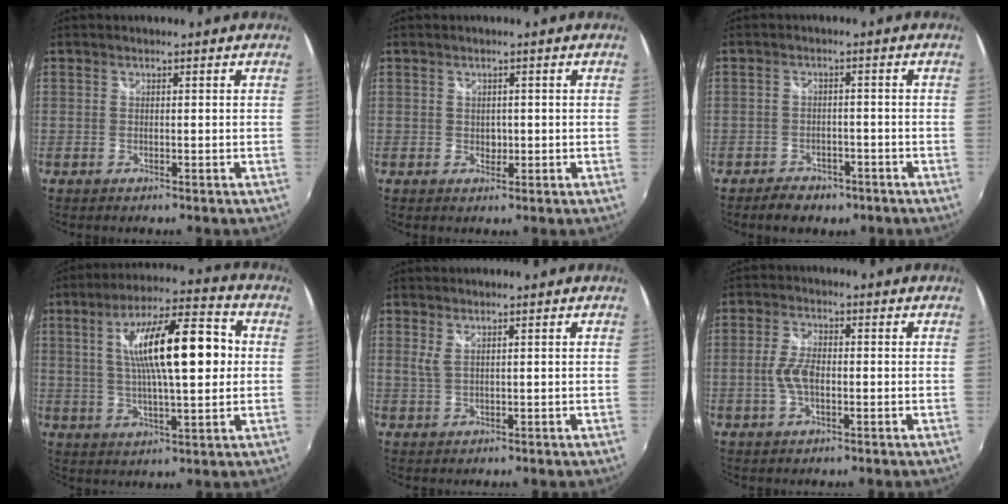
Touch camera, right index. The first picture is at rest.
{"total": 1.4, "force": [0.0, 1.3, 0.5], "torque": [-0.004, -0.001, 0.000]}
{"total": 6.5, "force": [-4.8, 3.7, 2.3], "torque": [-0.063, 0.005, -0.064]}
{"total": 16.4, "force": [2.3, 4.2, 15.7], "torque": [-0.264, 0.022, 0.040]}
{"total": 1.5, "force": [0.7, 0.1, 1.2], "torque": [-0.023, 0.000, 0.014]}
{"total": 4.8, "force": [-0.9, 2.3, 4.1], "torque": [-0.088, 0.003, -0.017]}